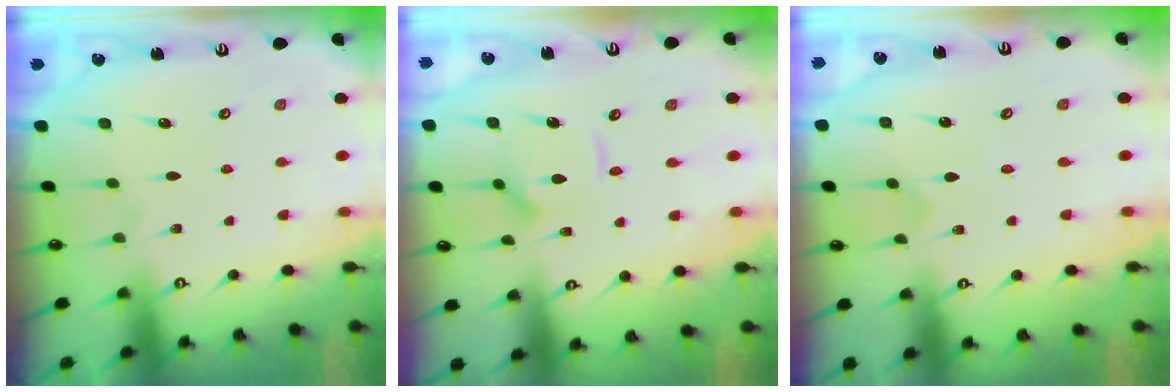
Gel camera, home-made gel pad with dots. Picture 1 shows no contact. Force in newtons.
{"total": 8.9, "press": 8.9, "slide": 0.9}
{"total": 0.0}